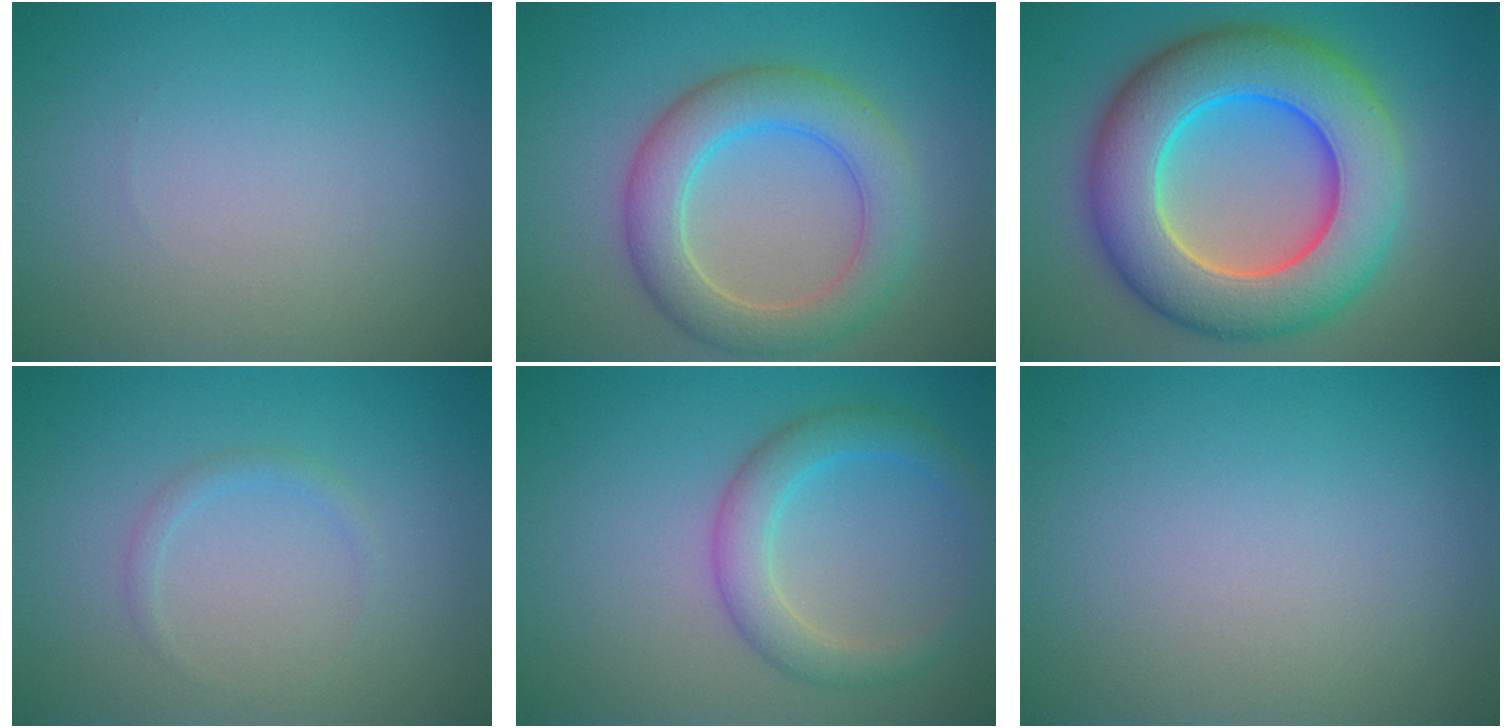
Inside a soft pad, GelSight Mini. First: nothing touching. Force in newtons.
{"total": 5.8, "press": 5.8, "slide": 0.2}
{"total": 12.3, "press": 12.3, "slide": 0.2}
{"total": 0.8, "press": 0.8, "slide": 0.0}
{"total": 3.6, "press": 3.6, "slide": 0.1}
{"total": 0.0}